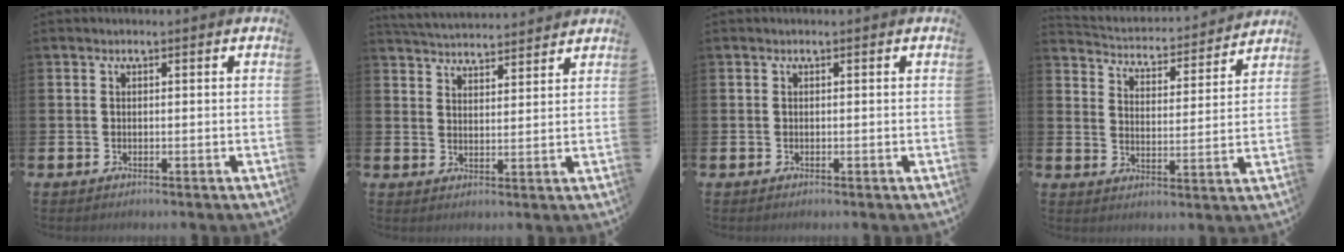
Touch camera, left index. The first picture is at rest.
{"total": 4.7, "force": [4.7, 0.3, -0.1], "torque": [-0.018, -0.027, 0.085]}
{"total": 0.0}
{"total": 3.9, "force": [3.8, 0.9, 0.1], "torque": [-0.029, -0.037, 0.059]}